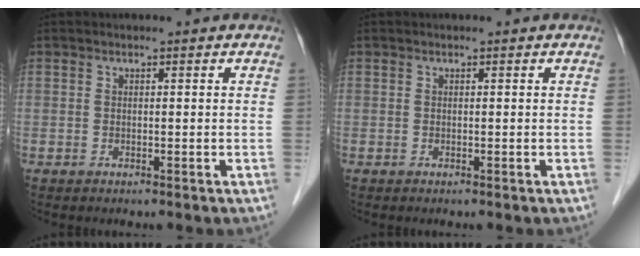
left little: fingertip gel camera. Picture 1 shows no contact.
{"total": 0.0}